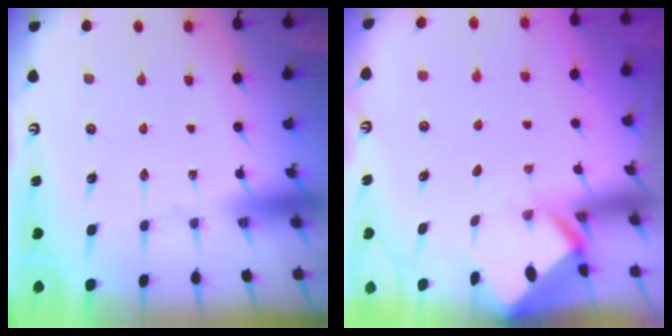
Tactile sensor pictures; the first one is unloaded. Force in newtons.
{"total": 3.1, "press": 3.1, "slide": 0.2}